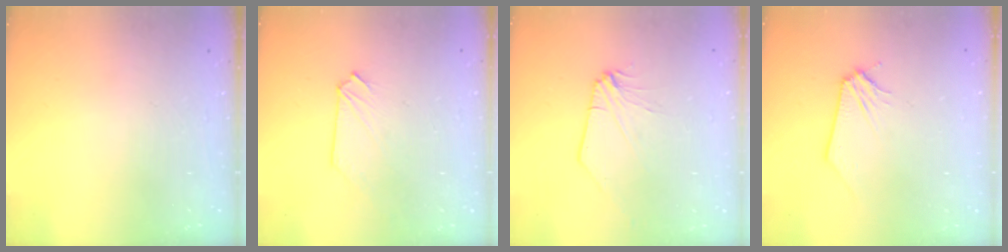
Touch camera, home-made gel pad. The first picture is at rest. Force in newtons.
{"total": 0.0}
{"total": 1.7, "press": 1.7, "slide": 0.3}
{"total": 0.0}